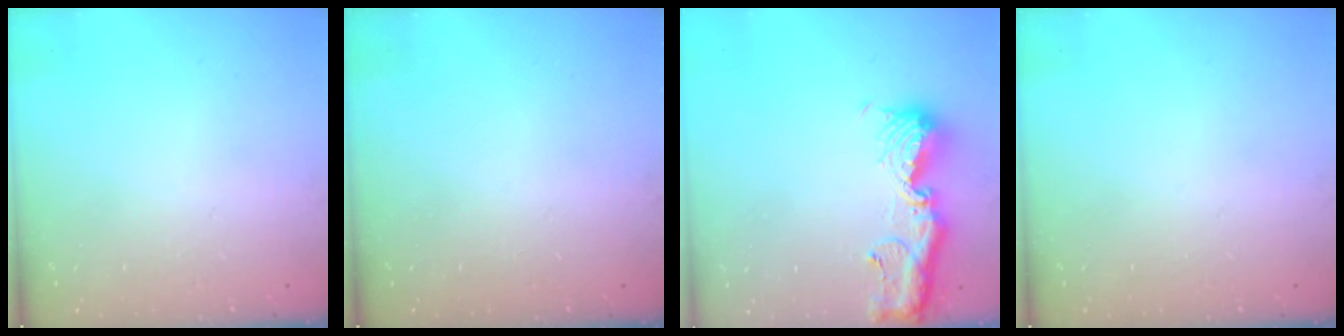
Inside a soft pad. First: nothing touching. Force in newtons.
{"total": 0.0}
{"total": 14.1, "press": 14.0, "slide": 1.5}
{"total": 0.0}